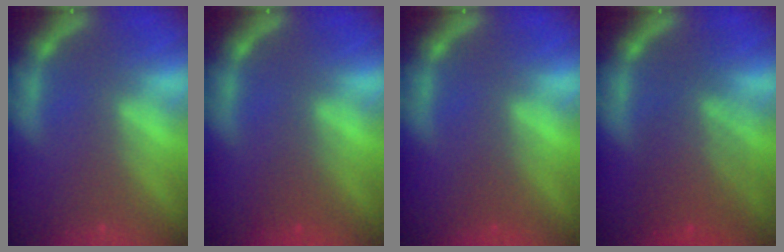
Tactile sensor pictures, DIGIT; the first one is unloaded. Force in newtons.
{"total": 1.4}
{"total": 1.0}
{"total": 6.1}